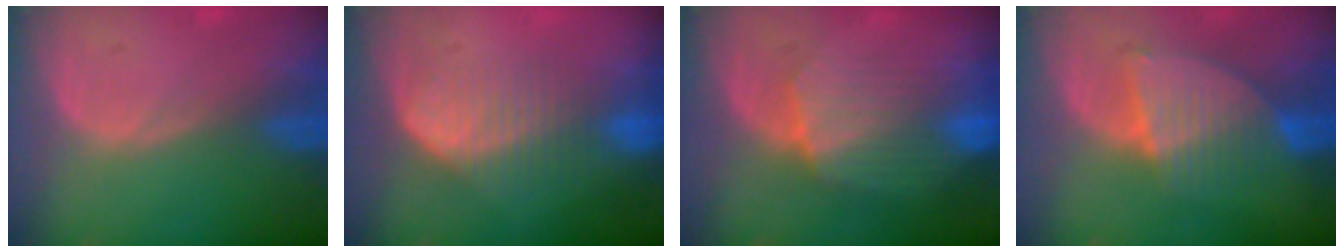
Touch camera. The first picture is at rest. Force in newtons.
{"total": 6.8, "press": 6.6, "slide": 1.4}
{"total": 8.3, "press": 8.1, "slide": 1.7}
{"total": 6.8, "press": 6.7, "slide": 1.2}